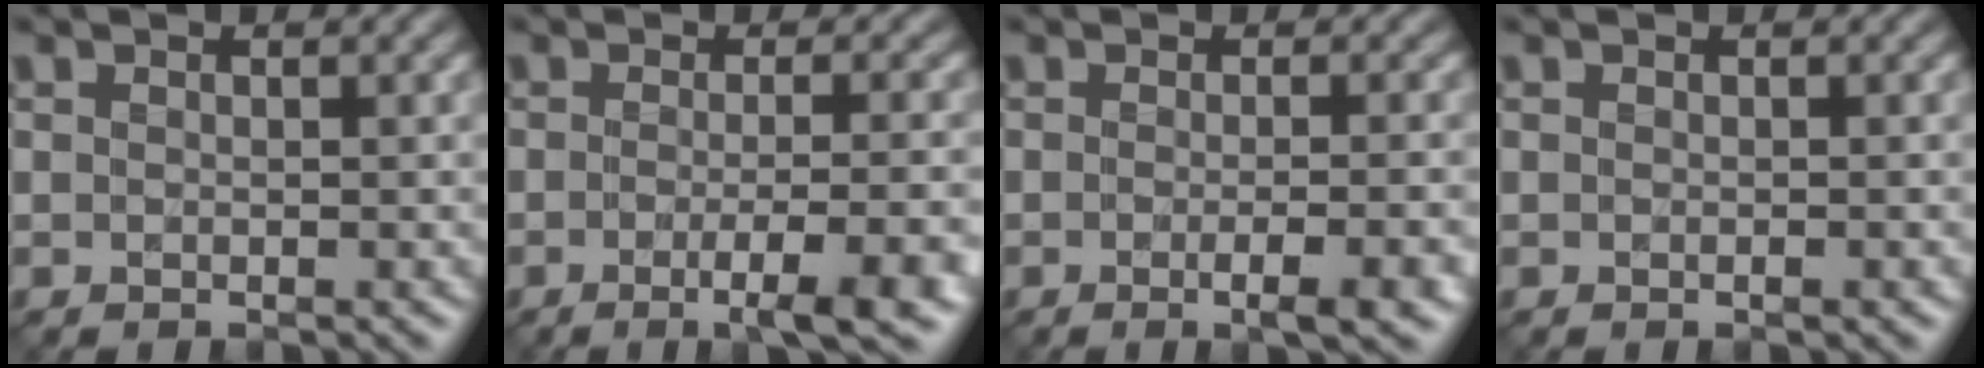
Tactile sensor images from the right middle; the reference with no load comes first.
{"total": 5.9, "force": [-2.1, 1.3, 5.4], "torque": [-0.074, -0.005, -0.030]}
{"total": 4.3, "force": [-1.3, 1.1, 3.9], "torque": [-0.047, -0.004, -0.015]}
{"total": 0.6, "force": [-0.3, 0.1, 0.5], "torque": [-0.006, -0.001, -0.003]}